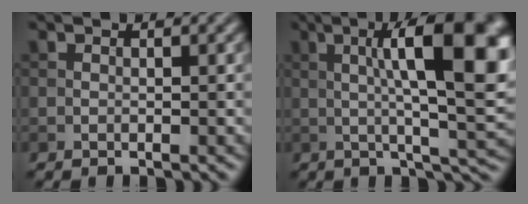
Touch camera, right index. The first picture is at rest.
{"total": 13.7, "force": [2.3, 3.6, 13.0], "torque": [-0.173, 0.005, 0.032]}